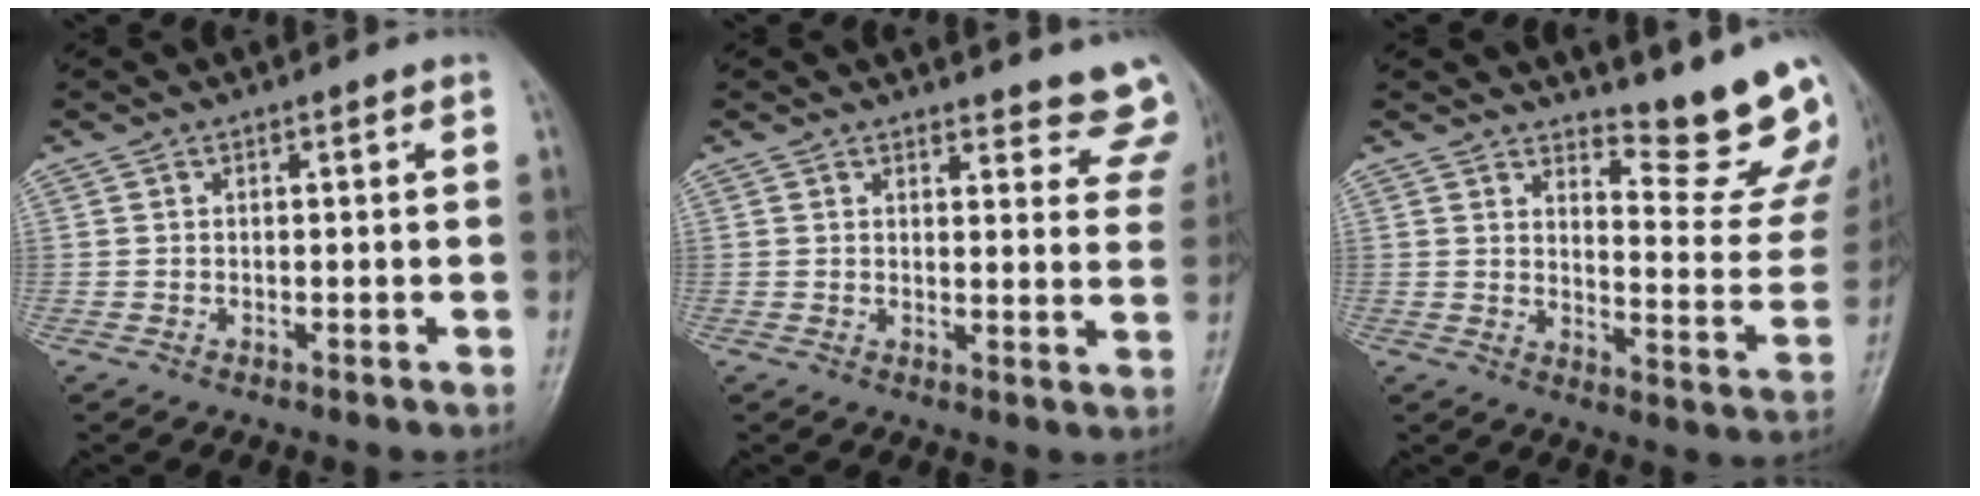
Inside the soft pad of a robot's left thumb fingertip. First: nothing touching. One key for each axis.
{"total": 11.5, "fx": 11.0, "fy": 3.2, "fz": 1.4, "tx": 0.039, "ty": -0.078, "tz": 0.092}
{"total": 14.6, "fx": 12.9, "fy": 2.6, "fz": 6.3, "tx": -0.047, "ty": -0.152, "tz": 0.158}